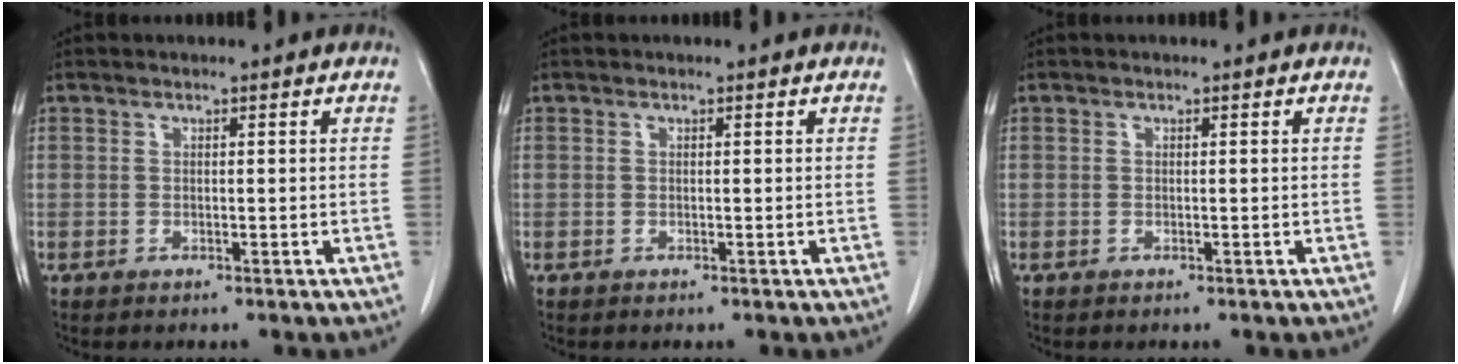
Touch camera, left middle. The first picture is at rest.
{"total": 0.0}
{"total": 0.0}